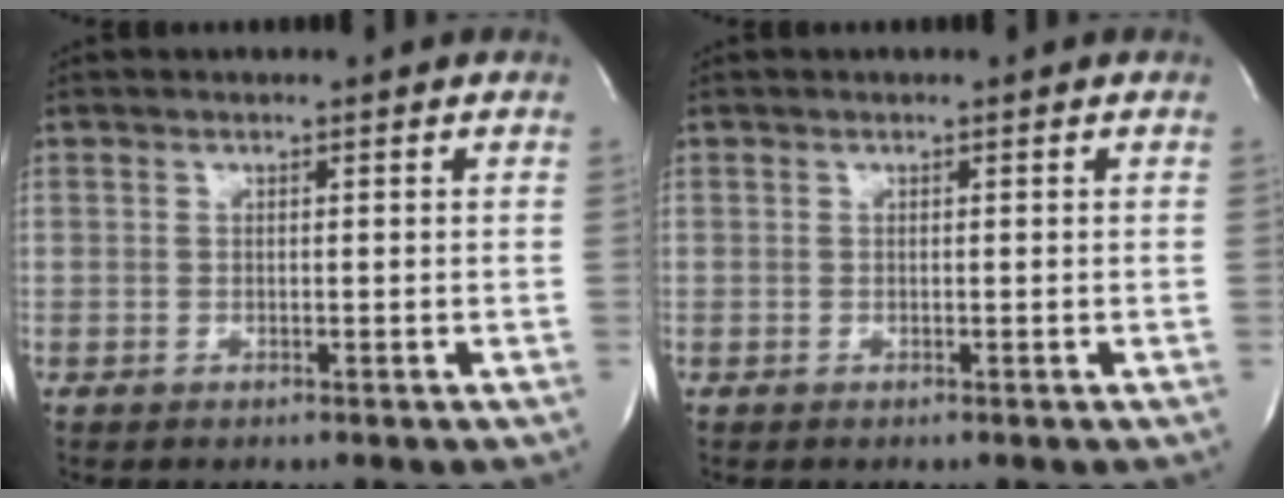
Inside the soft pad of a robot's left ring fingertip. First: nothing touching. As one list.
[{"total": 0.0}]